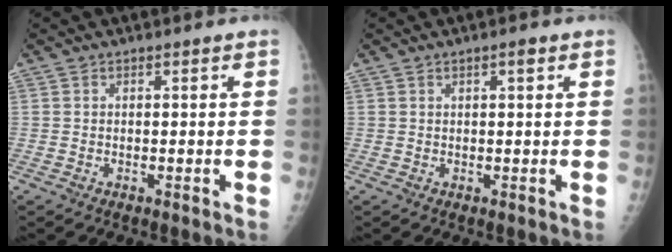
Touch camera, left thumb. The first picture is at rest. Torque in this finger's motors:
{"motor_torque": [-0.19, -0.08, 0.05, 0.06, 0.03]}